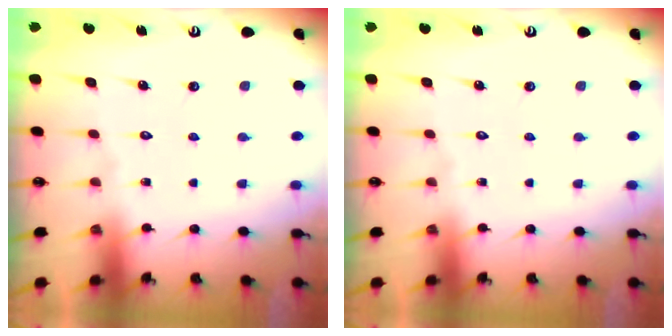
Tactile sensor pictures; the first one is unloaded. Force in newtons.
{"total": 0.0}